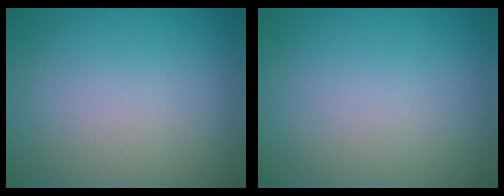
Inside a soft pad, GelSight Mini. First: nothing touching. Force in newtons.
{"total": 0.0}